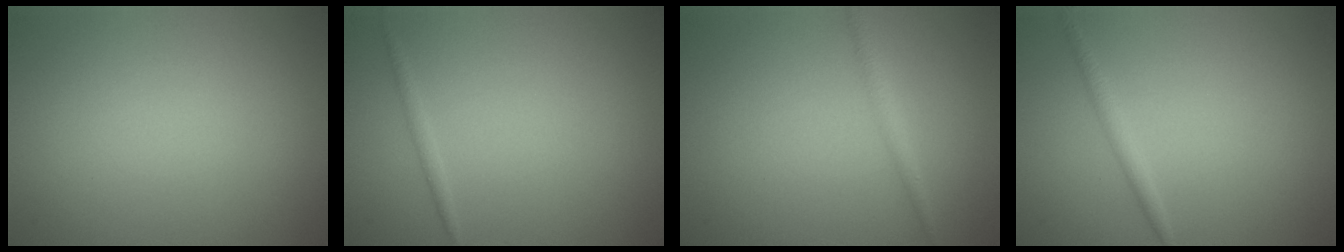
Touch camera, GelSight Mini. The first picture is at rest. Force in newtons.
{"total": 0.8, "press": 0.8, "slide": 0.1}
{"total": 1.3, "press": 1.3, "slide": 0.1}
{"total": 1.2, "press": 1.2, "slide": 0.1}